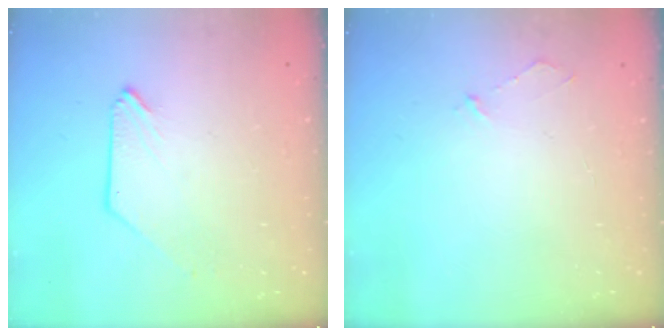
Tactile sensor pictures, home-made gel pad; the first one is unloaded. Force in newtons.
{"total": 3.0, "press": 3.0, "slide": 0.3}